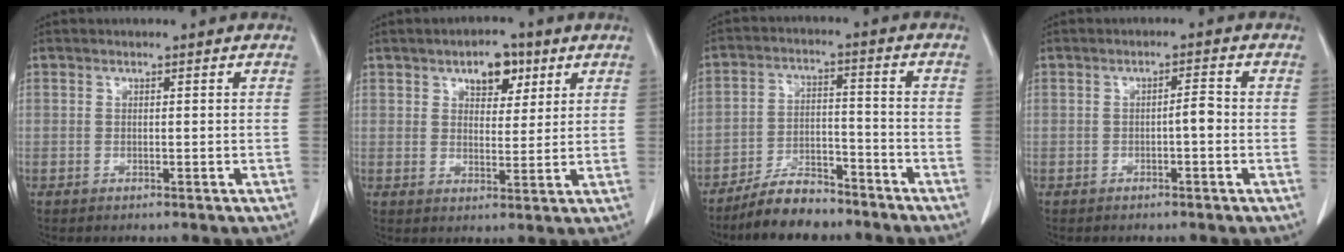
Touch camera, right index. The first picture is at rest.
{"total": 5.8, "force": [3.2, 3.1, 3.7], "torque": [-0.050, 0.008, 0.049]}
{"total": 8.2, "force": [-7.0, 2.7, 3.2], "torque": [-0.059, -0.001, -0.124]}
{"total": 2.0, "force": [-0.6, 0.3, 1.9], "torque": [-0.027, 0.004, -0.010]}